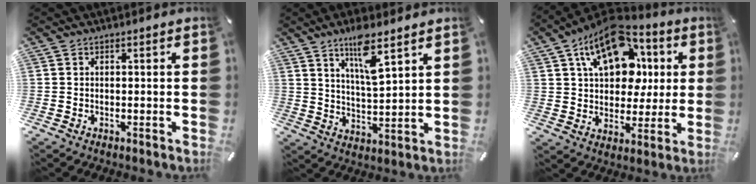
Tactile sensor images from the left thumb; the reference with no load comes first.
{"total": 9.6, "force": [6.7, 2.1, 6.6], "torque": [-0.113, -0.033, 0.112]}
{"total": 18.3, "force": [7.1, 12.5, 11.3], "torque": [-0.185, -0.021, 0.125]}